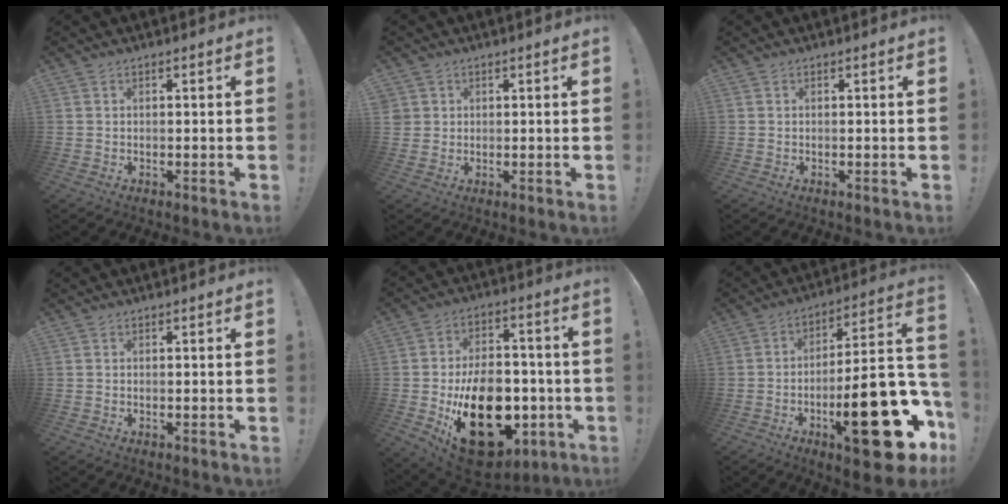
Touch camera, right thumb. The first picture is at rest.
{"total": 2.3, "force": [0.9, 2.1, 0.2], "torque": [-0.005, -0.001, 0.019]}
{"total": 0.0}
{"total": 0.0}
{"total": 25.4, "force": [-6.6, 17.5, 17.2], "torque": [-0.257, 0.036, -0.073]}
{"total": 27.6, "force": [-11.0, 8.2, 23.9], "torque": [-0.332, 0.055, -0.166]}